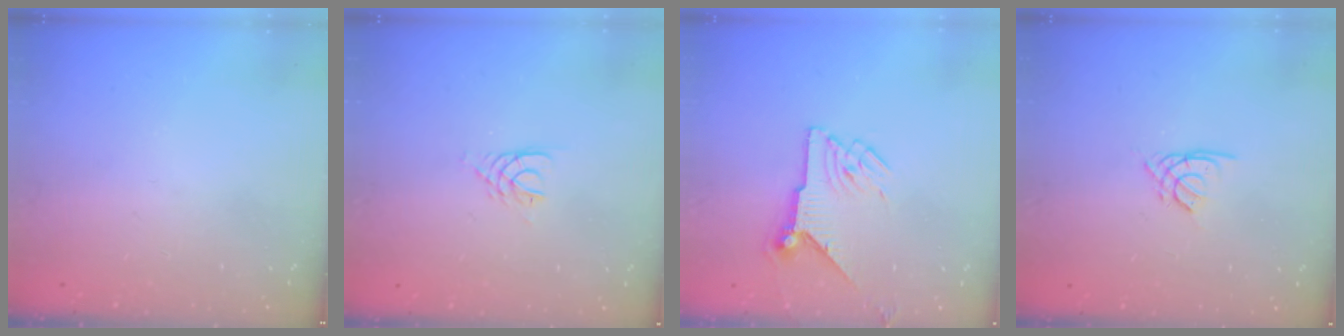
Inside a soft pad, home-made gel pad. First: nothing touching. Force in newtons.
{"total": 3.0, "press": 2.9, "slide": 0.4}
{"total": 9.5, "press": 9.5, "slide": 0.5}
{"total": 1.9, "press": 1.8, "slide": 0.5}